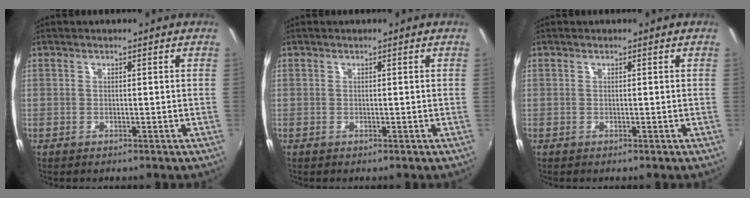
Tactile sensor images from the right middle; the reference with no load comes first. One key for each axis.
{"total": 0.0}
{"total": 0.0}